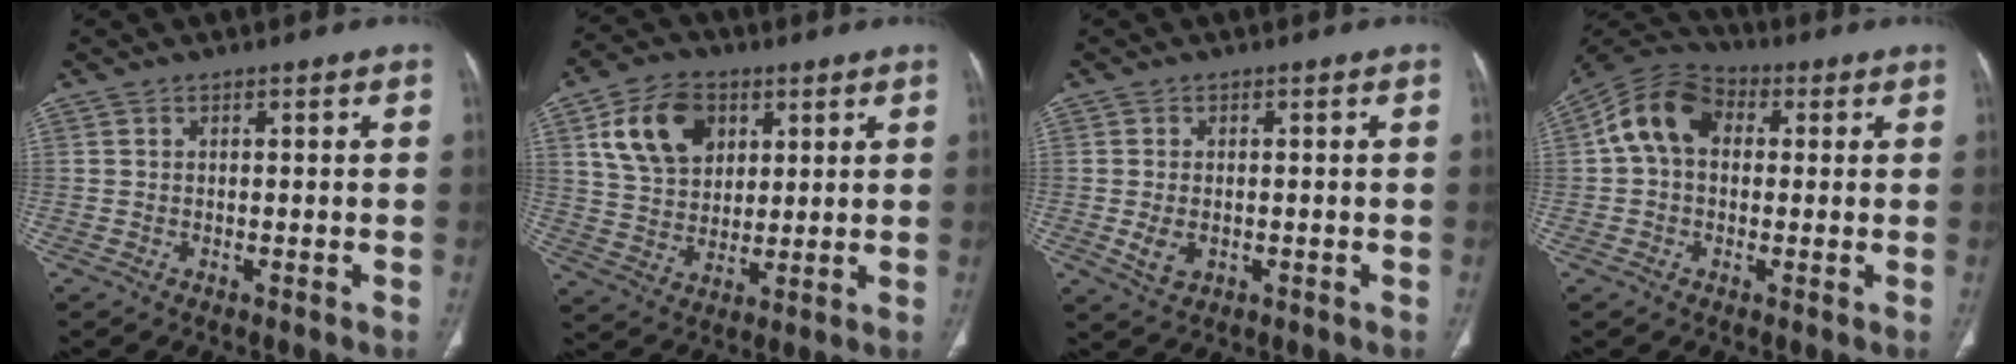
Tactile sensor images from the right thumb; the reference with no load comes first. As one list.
[{"total": 13.5, "force": [5.2, 9.6, 8.0], "torque": [-0.115, -0.009, 0.097]}, {"total": 3.7, "force": [-0.6, 2.5, 2.7], "torque": [-0.051, -0.003, -0.003]}, {"total": 10.9, "force": [1.5, 8.0, 7.3], "torque": [-0.127, 0.031, 0.013]}]